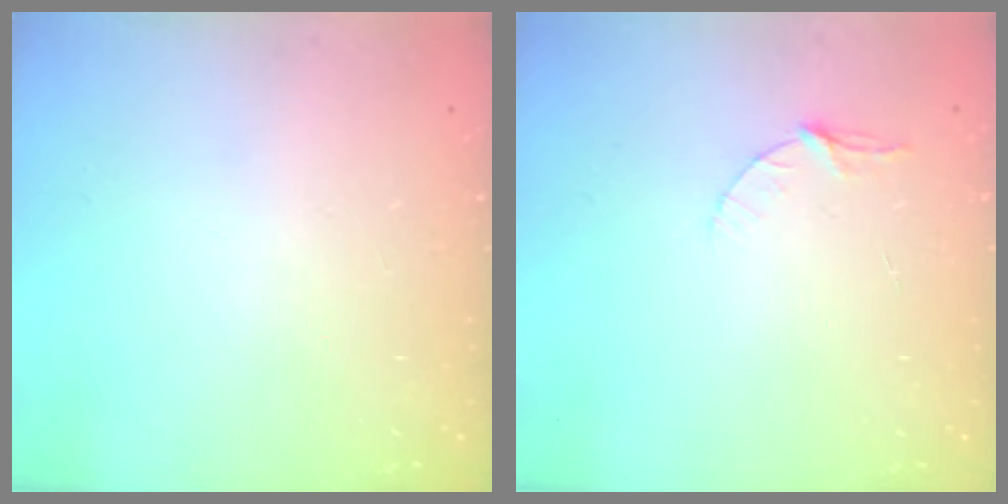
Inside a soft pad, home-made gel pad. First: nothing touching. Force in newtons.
{"total": 4.0, "press": 3.9, "slide": 0.4}